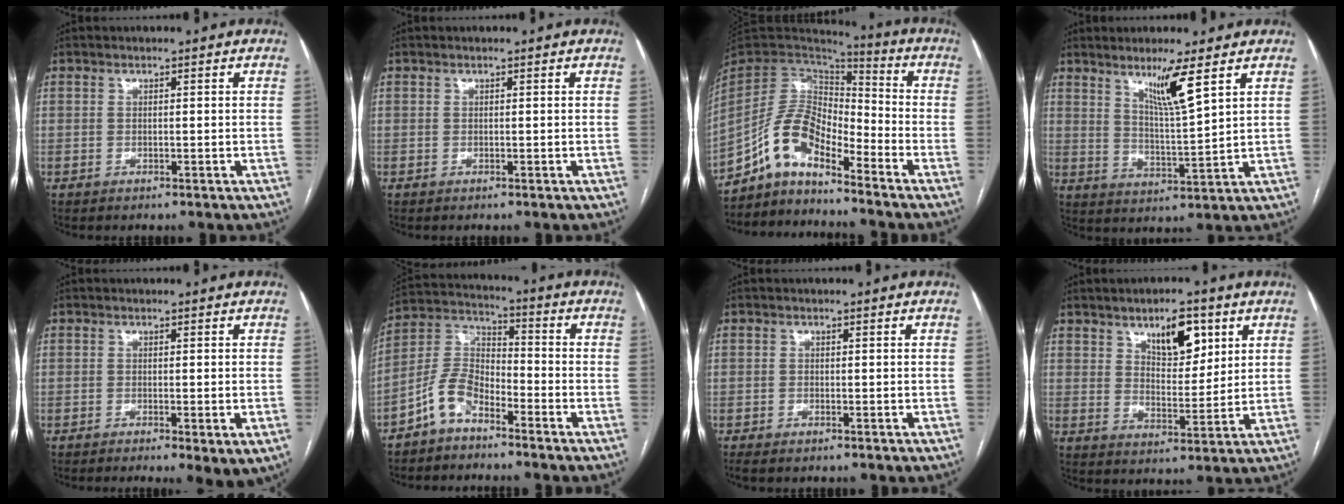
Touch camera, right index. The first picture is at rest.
{"total": 0.0}
{"total": 10.7, "force": [-7.8, 3.6, 6.4], "torque": [-0.131, 0.031, -0.147]}
{"total": 7.4, "force": [4.4, -0.5, 5.9], "torque": [-0.104, -0.017, 0.080]}
{"total": 4.6, "force": [-2.0, 0.9, 4.0], "torque": [-0.049, -0.013, -0.026]}
{"total": 7.5, "force": [-5.2, 3.6, 4.2], "torque": [-0.096, 0.021, -0.110]}
{"total": 1.7, "force": [-1.4, 0.6, 0.8], "torque": [-0.018, -0.004, -0.020]}
{"total": 8.3, "force": [4.5, 3.5, 6.1], "torque": [-0.093, 0.002, 0.075]}